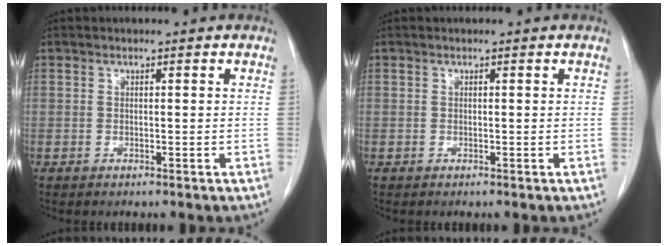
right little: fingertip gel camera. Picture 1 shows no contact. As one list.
[{"total": 0.0}]